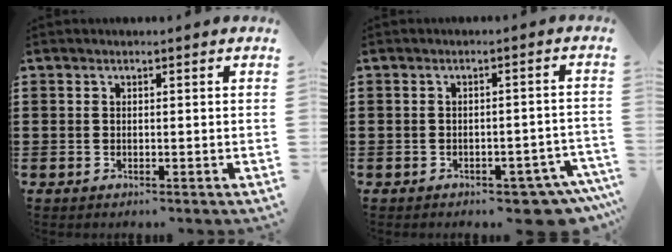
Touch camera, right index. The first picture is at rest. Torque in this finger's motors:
{"motor_torque": [1.47, -0.67, 0.13, 0.03]}